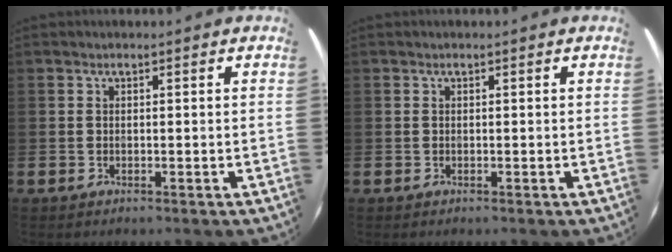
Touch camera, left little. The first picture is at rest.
{"total": 0.0}